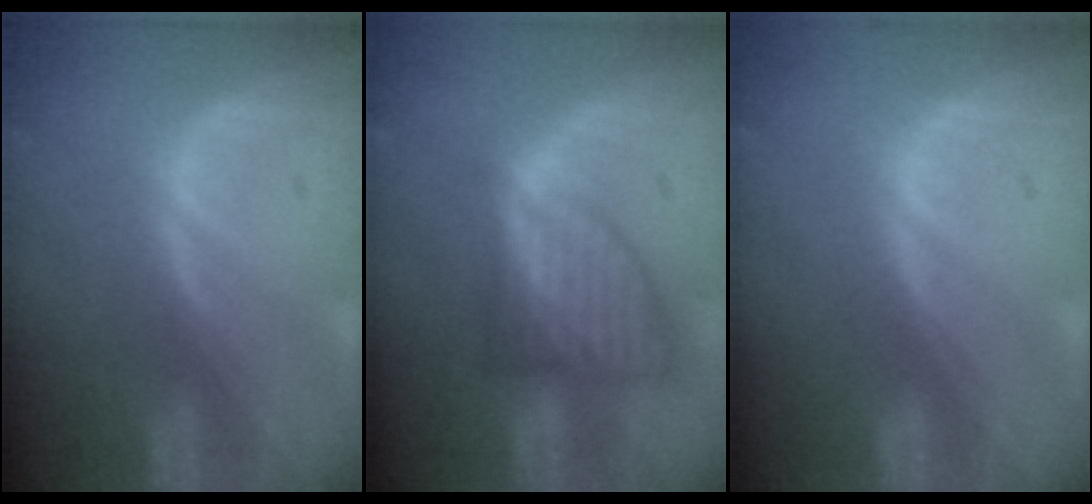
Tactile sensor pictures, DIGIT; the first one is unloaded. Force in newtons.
{"total": 7.5, "press": 6.7, "slide": 3.4}
{"total": 0.0}